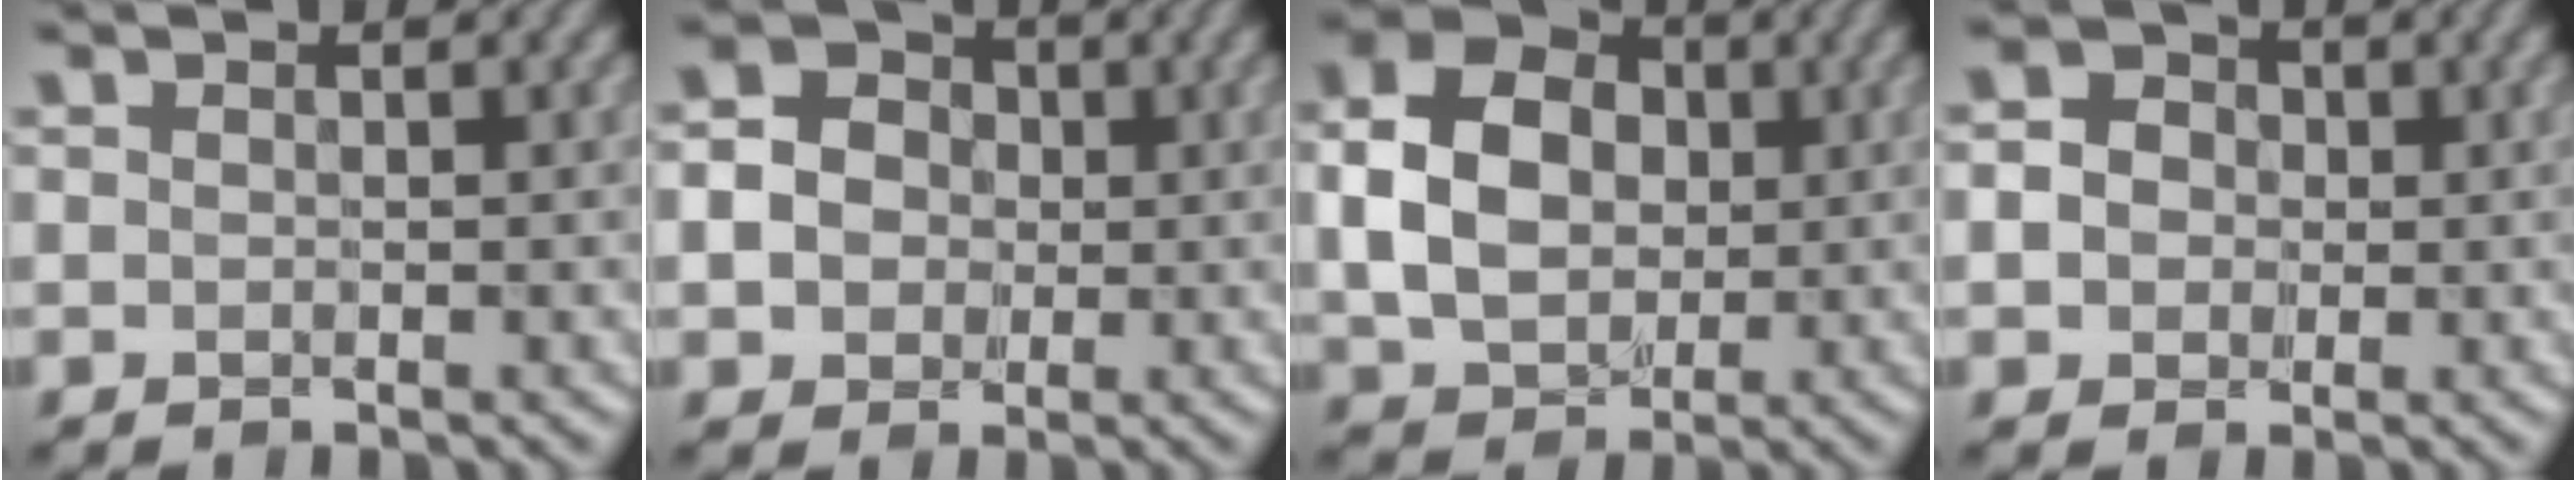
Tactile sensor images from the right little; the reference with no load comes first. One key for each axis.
{"total": 4.0, "fx": -0.6, "fy": 3.6, "fz": 1.7, "tx": -0.047, "ty": 0.007, "tz": -0.020}
{"total": 8.2, "fx": 0.0, "fy": 6.4, "fz": 5.1, "tx": -0.119, "ty": 0.004, "tz": 0.000}
{"total": 4.1, "fx": 0.3, "fy": 3.6, "fz": 1.8, "tx": -0.043, "ty": 0.015, "tz": -0.005}